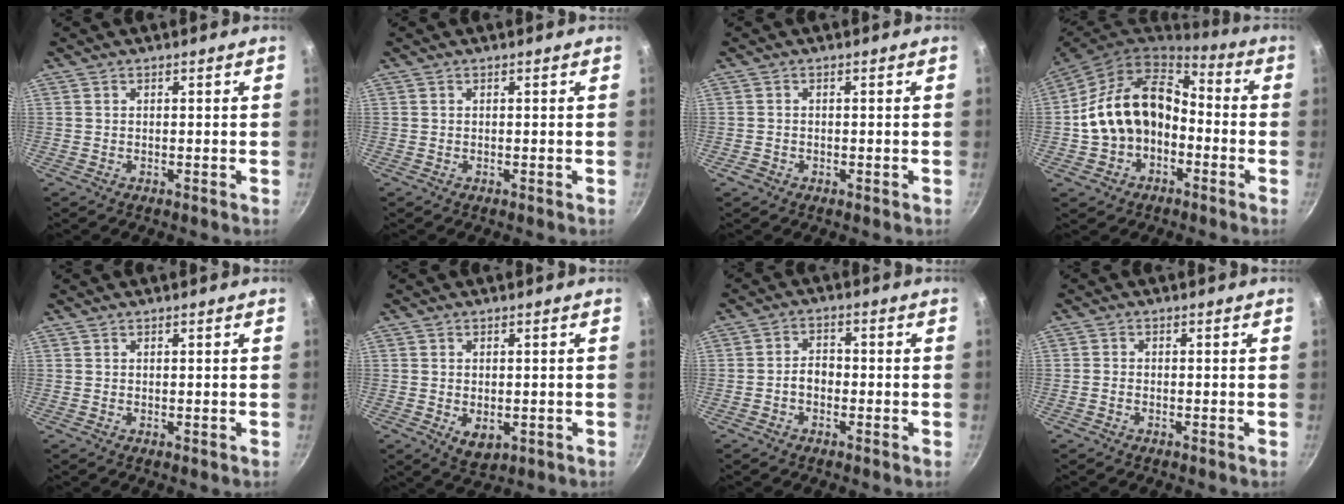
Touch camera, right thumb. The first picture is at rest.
{"total": 0.0}
{"total": 1.3, "force": [-0.7, 1.0, 0.4], "torque": [-0.008, 0.002, -0.010]}
{"total": 16.3, "force": [-2.4, 12.2, 10.5], "torque": [-0.165, 0.059, -0.044]}
{"total": 0.0}
{"total": 4.2, "force": [-0.5, 2.8, 3.0], "torque": [-0.044, -0.012, 0.000]}
{"total": 3.3, "force": [-1.1, 2.4, 2.0], "torque": [-0.019, 0.021, -0.023]}
{"total": 0.8, "force": [-0.5, 0.5, 0.3], "torque": [-0.006, 0.004, -0.012]}